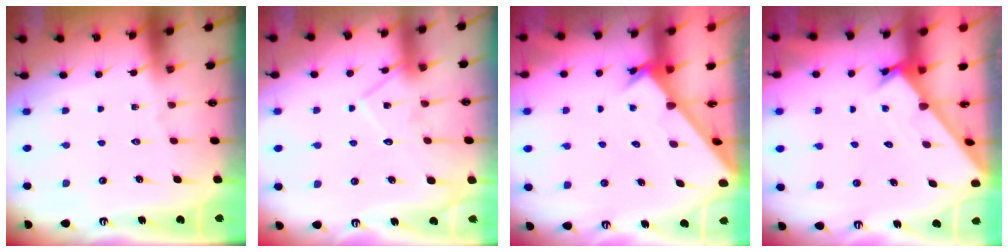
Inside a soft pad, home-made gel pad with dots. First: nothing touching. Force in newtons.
{"total": 13.3, "press": 13.2, "slide": 0.8}
{"total": 2.5, "press": 2.5, "slide": 0.2}
{"total": 1.6, "press": 1.6, "slide": 0.1}